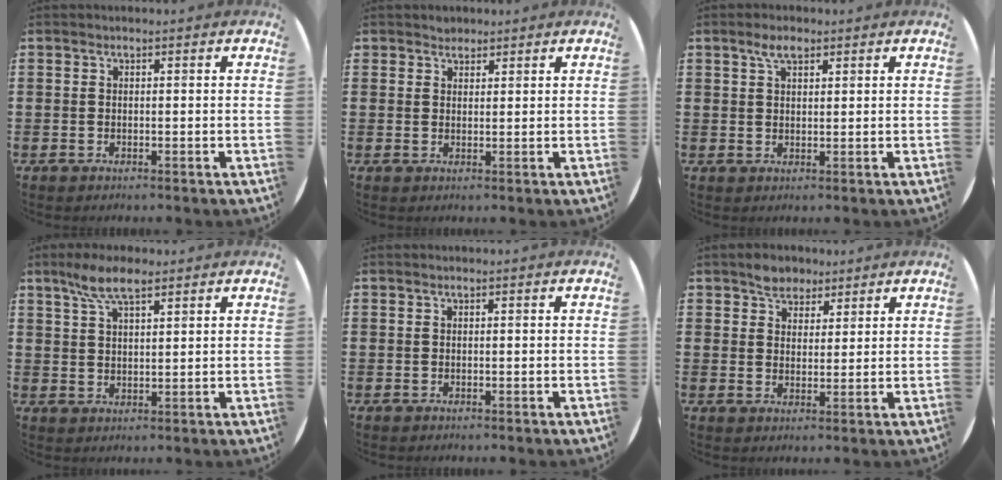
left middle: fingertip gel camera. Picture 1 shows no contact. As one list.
[{"total": 1.5, "force": [1.4, 0.6, -0.1], "torque": [0.000, 0.002, 0.028]}, {"total": 3.0, "force": [2.2, 1.2, 1.8], "torque": [-0.031, 0.004, 0.037]}, {"total": 6.0, "force": [4.3, 1.8, 3.8], "torque": [-0.085, 0.001, 0.077]}, {"total": 0.0}, {"total": 3.5, "force": [3.0, 1.9, 0.2], "torque": [-0.005, 0.002, 0.057]}]